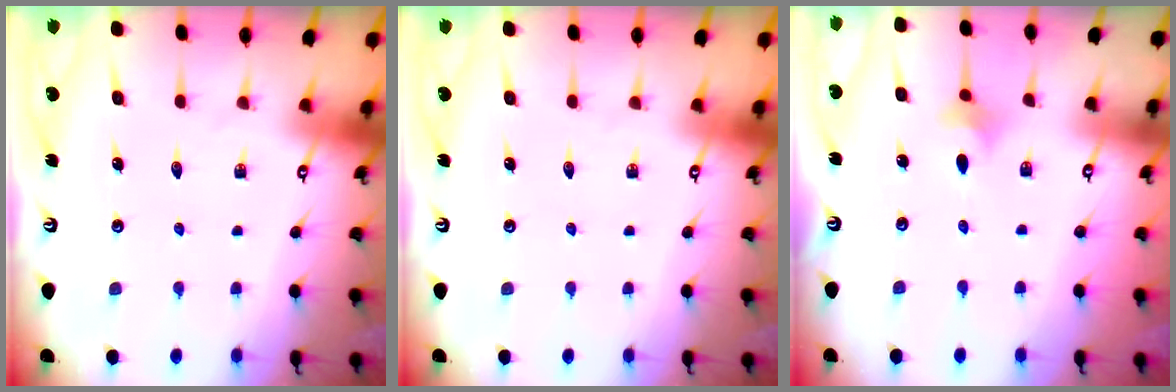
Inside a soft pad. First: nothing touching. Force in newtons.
{"total": 0.0}
{"total": 2.7, "press": 2.6, "slide": 0.7}